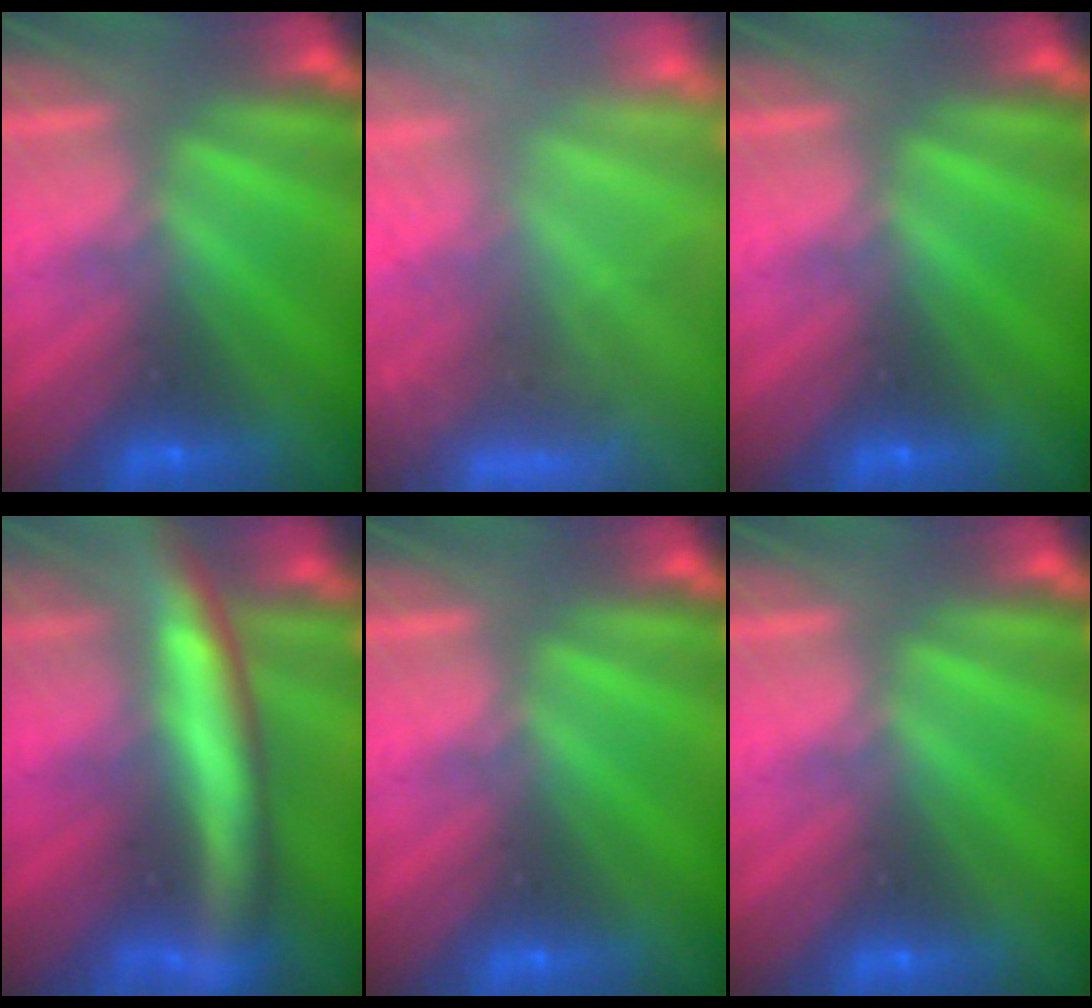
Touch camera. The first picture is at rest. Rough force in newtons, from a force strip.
{"total": 5.6}
{"total": 0.0}
{"total": 8.0}
{"total": 0.0}
{"total": 0.0}